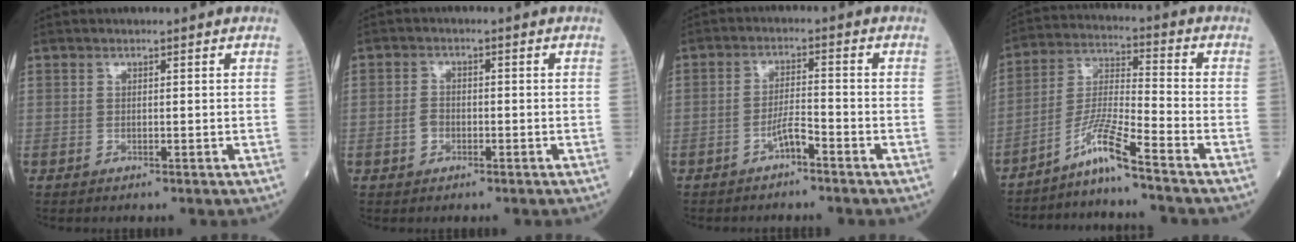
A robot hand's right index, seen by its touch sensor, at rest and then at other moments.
{"total": 2.2, "force": [-0.9, 1.6, 1.2], "torque": [-0.023, 0.005, -0.016]}
{"total": 3.0, "force": [-2.1, 0.4, 2.1], "torque": [-0.037, 0.005, -0.040]}
{"total": 8.0, "force": [-6.2, -1.3, 4.9], "torque": [-0.104, -0.013, -0.120]}